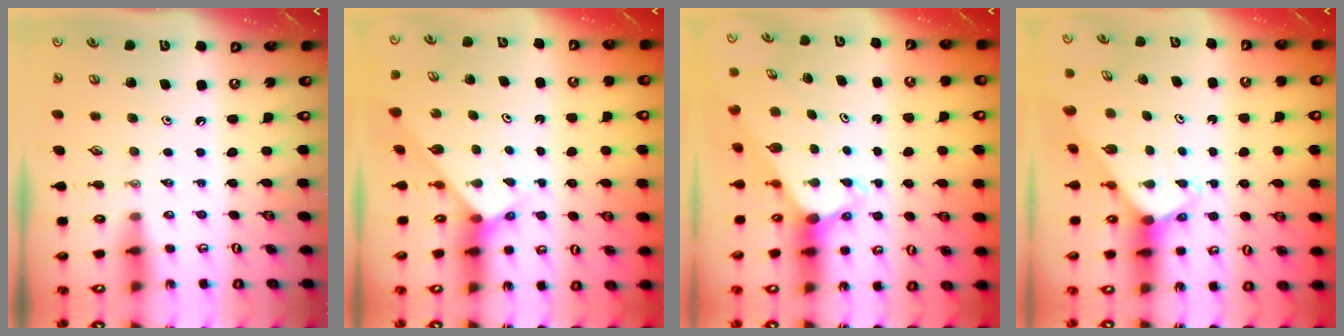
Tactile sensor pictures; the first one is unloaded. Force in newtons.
{"total": 2.9, "press": 2.9, "slide": 0.2}
{"total": 3.9, "press": 3.9, "slide": 0.3}
{"total": 2.7, "press": 2.7, "slide": 0.1}